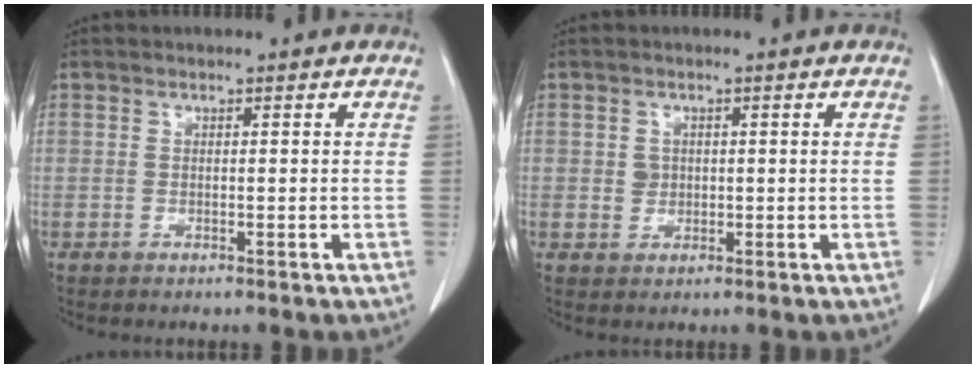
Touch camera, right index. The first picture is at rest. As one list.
[{"total": 1.7, "force": [0.1, 1.6, 0.6], "torque": [-0.013, 0.002, 0.008]}]